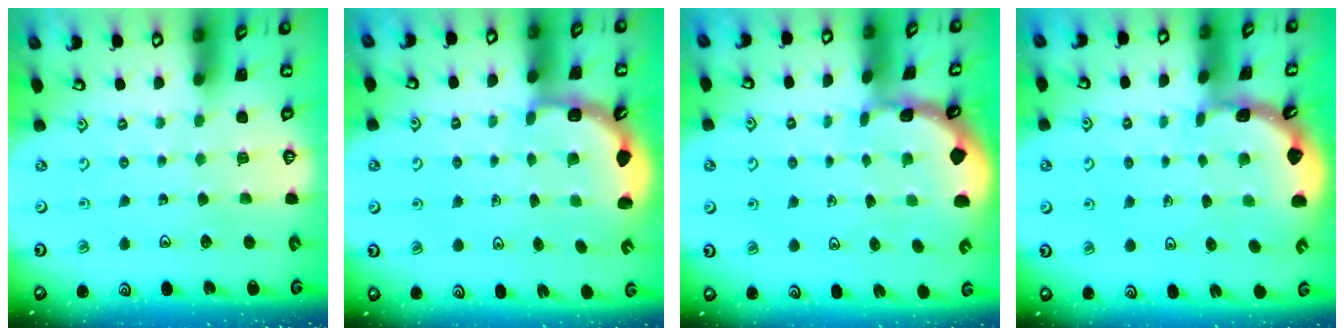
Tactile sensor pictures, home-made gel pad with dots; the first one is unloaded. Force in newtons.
{"total": 3.2, "press": 2.7, "slide": 1.7}
{"total": 1.0, "press": 1.0, "slide": 0.1}
{"total": 1.7, "press": 1.7, "slide": 0.1}